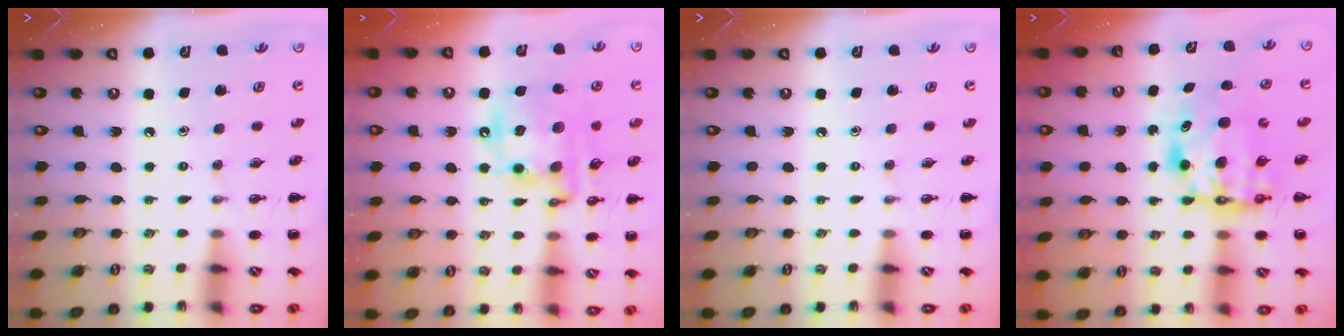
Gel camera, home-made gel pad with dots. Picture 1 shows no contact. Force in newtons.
{"total": 15.8, "press": 15.4, "slide": 3.5}
{"total": 0.0}
{"total": 7.1, "press": 7.0, "slide": 1.4}